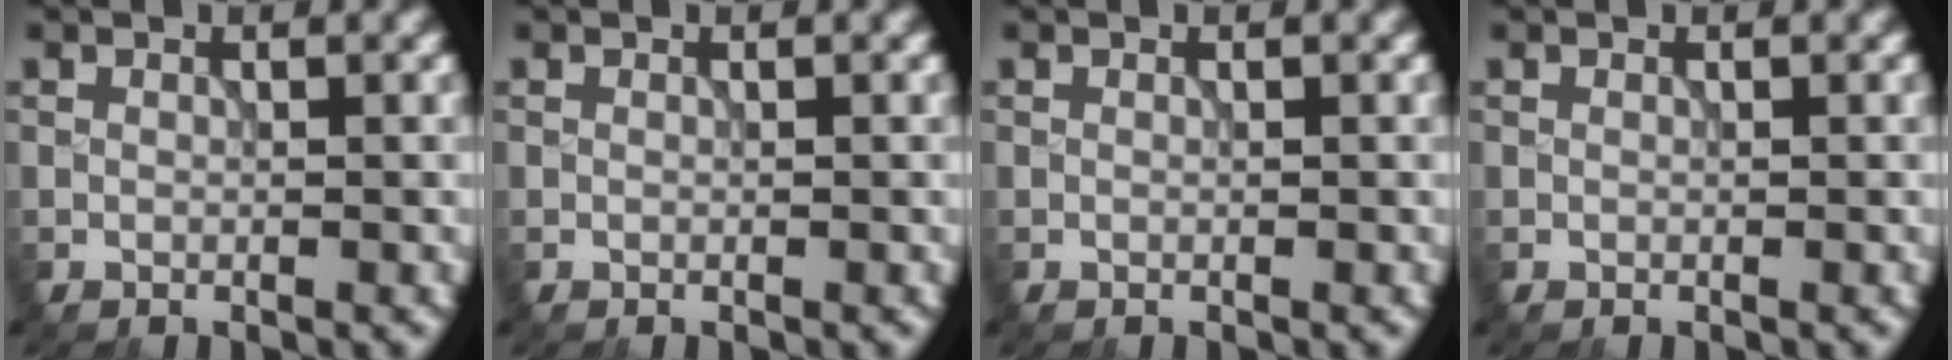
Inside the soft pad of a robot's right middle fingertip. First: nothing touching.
{"total": 0.0}
{"total": 0.0}
{"total": 0.0}